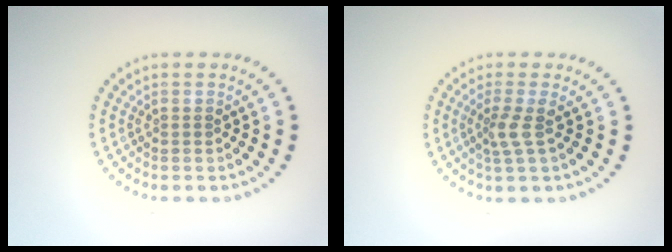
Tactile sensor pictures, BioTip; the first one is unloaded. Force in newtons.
{"total": 1.9, "press": 1.4, "slide": 1.3}